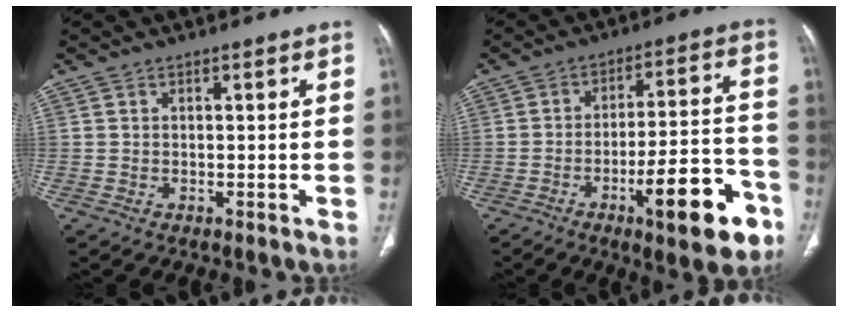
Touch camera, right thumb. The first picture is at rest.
{"total": 16.5, "force": [-8.1, 4.4, 13.7], "torque": [-0.180, 0.048, -0.111]}